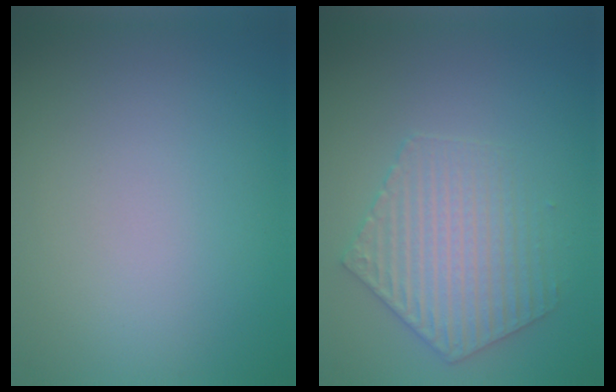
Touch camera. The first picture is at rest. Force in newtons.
{"total": 3.8, "press": 3.8, "slide": 0.2}